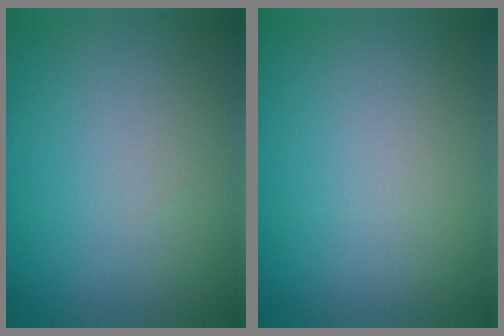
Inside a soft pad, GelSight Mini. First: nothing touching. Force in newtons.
{"total": 0.0}